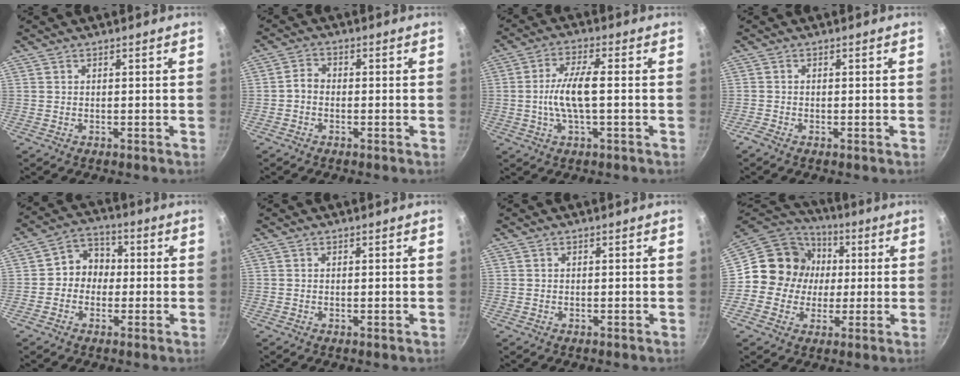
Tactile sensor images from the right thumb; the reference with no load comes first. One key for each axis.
{"total": 2.4, "fx": -0.9, "fy": 1.8, "fz": 1.3, "tx": -0.027, "ty": 0.018, "tz": -0.026}
{"total": 7.9, "fx": -0.7, "fy": 2.2, "fz": 7.6, "tx": -0.154, "ty": 0.017, "tz": -0.018}
{"total": 1.1, "fx": -0.8, "fy": 0.3, "fz": 0.8, "tx": -0.028, "ty": 0.004, "tz": -0.021}
{"total": 6.7, "fx": -0.4, "fy": 6.0, "fz": 3.0, "tx": -0.008, "ty": 0.019, "tz": -0.023}
{"total": 0.0}
{"total": 0.0}
{"total": 14.0, "fx": 0.9, "fy": 13.0, "fz": 5.1, "tx": -0.053, "ty": 0.024, "tz": 0.002}